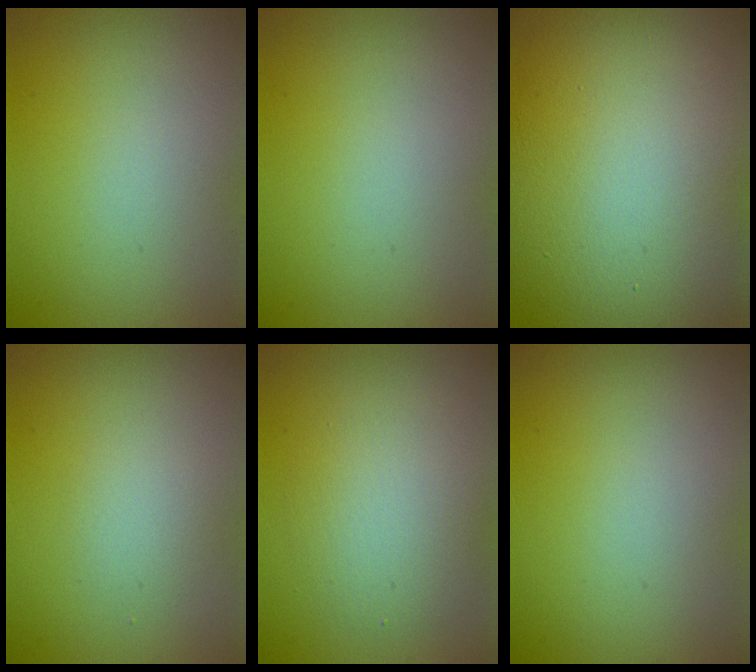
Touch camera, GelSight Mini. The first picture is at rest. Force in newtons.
{"total": 0.0}
{"total": 17.2, "press": 17.2, "slide": 0.5}
{"total": 1.4, "press": 1.4, "slide": 0.1}
{"total": 3.7, "press": 3.7, "slide": 0.0}
{"total": 0.0}